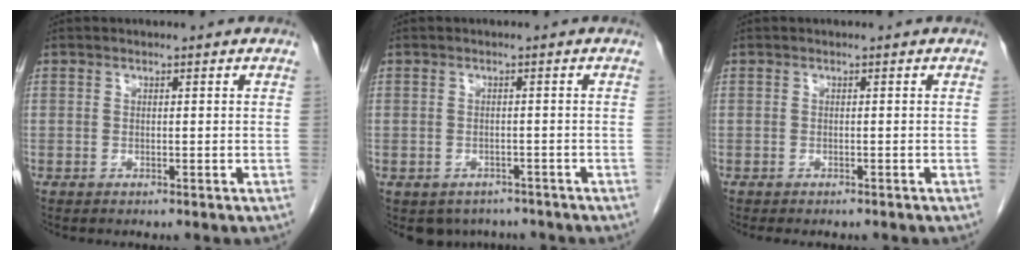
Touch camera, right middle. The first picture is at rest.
{"total": 4.5, "force": [-3.7, 2.6, 0.4], "torque": [0.006, 0.008, -0.047]}
{"total": 3.2, "force": [-2.7, 1.0, 1.3], "torque": [-0.015, -0.005, -0.030]}